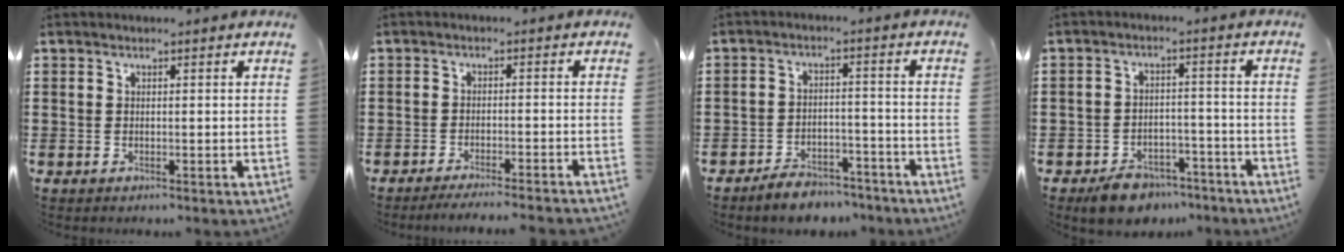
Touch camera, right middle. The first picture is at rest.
{"total": 2.7, "force": [-2.5, -0.4, 0.9], "torque": [-0.016, 0.000, -0.049]}
{"total": 4.8, "force": [-4.6, 0.9, 0.8], "torque": [-0.014, 0.013, -0.093]}
{"total": 5.1, "force": [-4.6, 1.9, 1.1], "torque": [-0.025, 0.016, -0.090]}